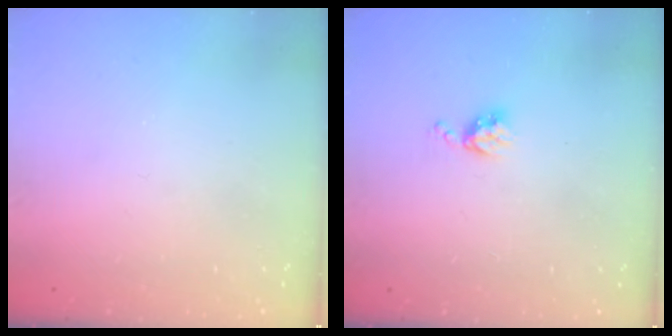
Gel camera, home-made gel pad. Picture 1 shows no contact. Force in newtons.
{"total": 4.7, "press": 4.7, "slide": 0.6}